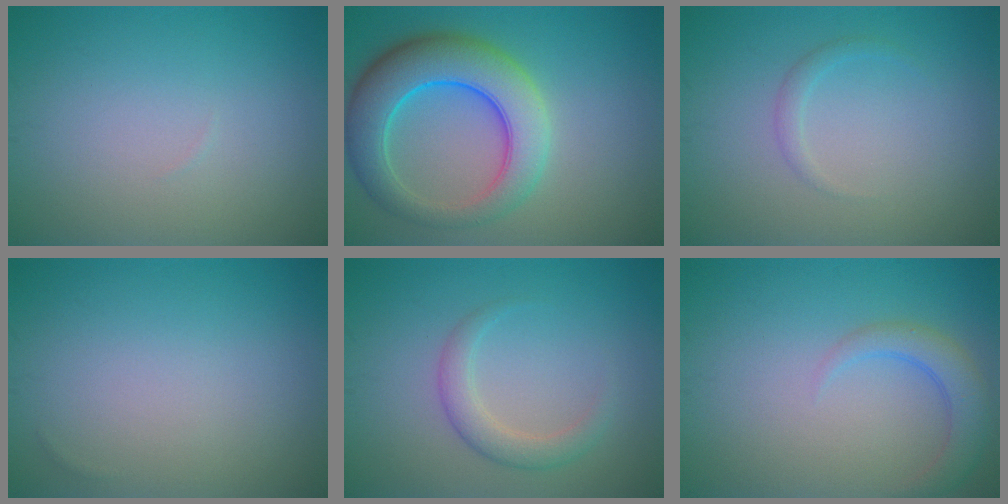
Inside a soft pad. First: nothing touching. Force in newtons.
{"total": 8.4, "press": 8.4, "slide": 0.2}
{"total": 1.0, "press": 1.0, "slide": 0.1}
{"total": 0.0}
{"total": 2.5, "press": 2.5, "slide": 0.2}
{"total": 3.0, "press": 3.0, "slide": 0.3}